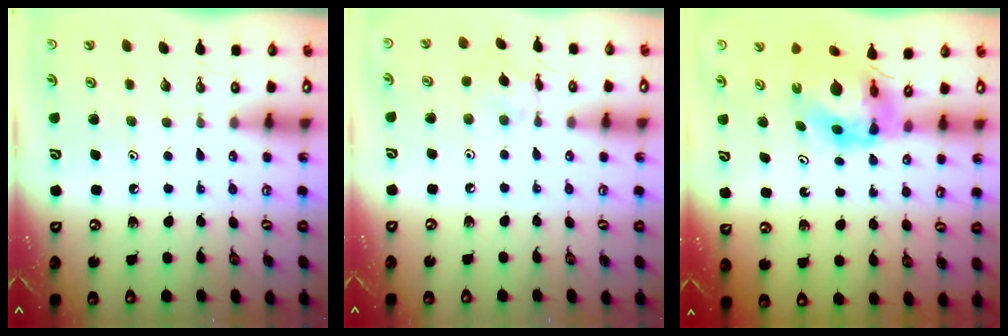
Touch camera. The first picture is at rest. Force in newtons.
{"total": 3.1, "press": 3.1, "slide": 0.2}
{"total": 8.5, "press": 8.5, "slide": 0.7}